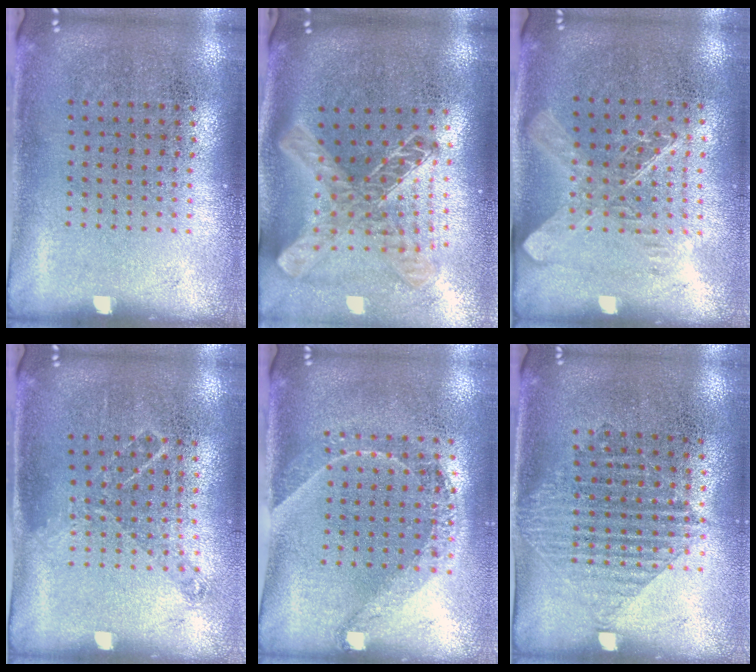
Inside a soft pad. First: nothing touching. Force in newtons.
{"total": 1.8, "press": 1.5, "slide": 0.9}
{"total": 1.5, "press": 1.3, "slide": 0.8}
{"total": 0.8, "press": 0.8, "slide": 0.2}
{"total": 1.5, "press": 1.2, "slide": 0.9}
{"total": 1.2, "press": 1.0, "slide": 0.6}